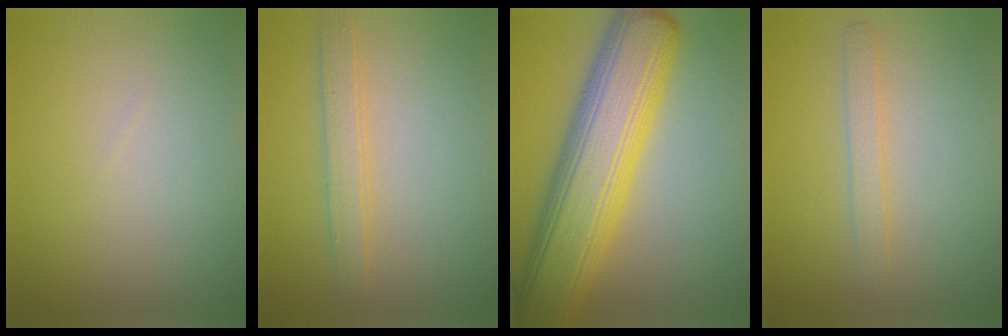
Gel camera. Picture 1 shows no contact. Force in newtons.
{"total": 2.2, "press": 2.2, "slide": 0.1}
{"total": 11.6, "press": 11.6, "slide": 0.2}
{"total": 1.8, "press": 1.8, "slide": 0.0}